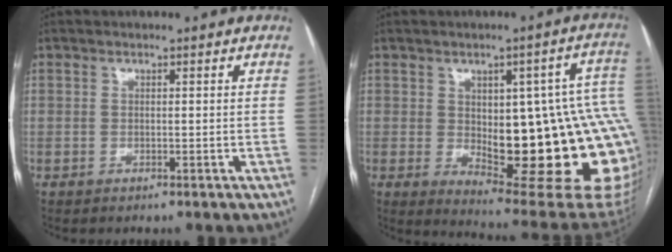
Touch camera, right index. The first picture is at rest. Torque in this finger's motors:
{"motor_torque": [2.14, 0.00, 0.62, 0.20]}